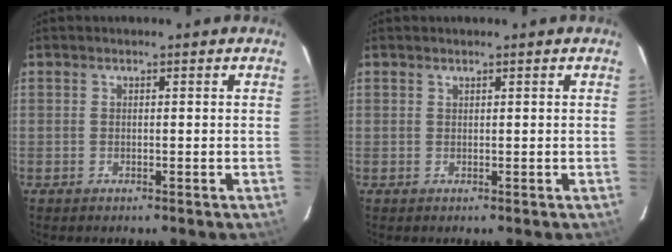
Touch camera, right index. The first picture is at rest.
{"total": 0.0}